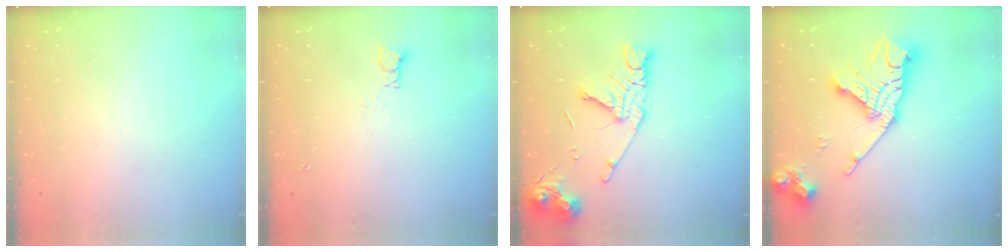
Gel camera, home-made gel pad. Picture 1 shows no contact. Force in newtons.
{"total": 2.2, "press": 2.2, "slide": 0.3}
{"total": 16.1, "press": 16.1, "slide": 1.6}
{"total": 21.4, "press": 21.3, "slide": 2.1}